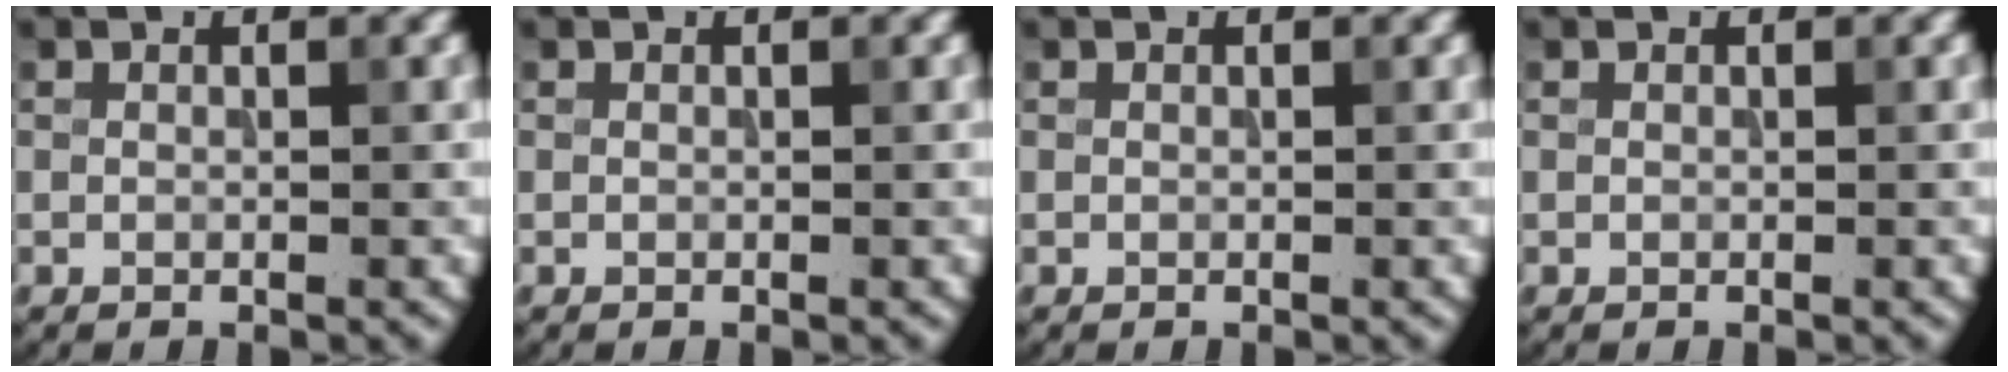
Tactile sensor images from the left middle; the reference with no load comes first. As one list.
[{"total": 0.0}, {"total": 0.0}, {"total": 0.0}]